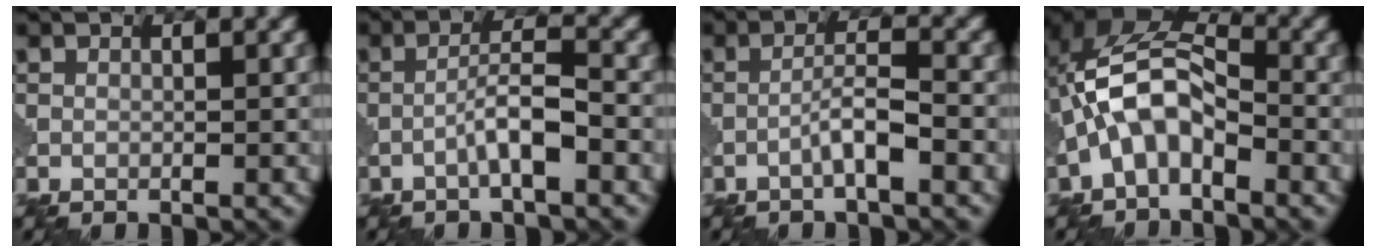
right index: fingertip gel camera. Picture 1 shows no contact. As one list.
[{"total": 3.6, "force": [-1.6, 0.5, 3.2], "torque": [-0.057, 0.016, -0.035]}, {"total": 3.0, "force": [-1.5, 0.3, 2.6], "torque": [-0.047, 0.015, -0.032]}, {"total": 7.4, "force": [-1.9, 4.1, 5.9], "torque": [-0.122, 0.021, -0.047]}]